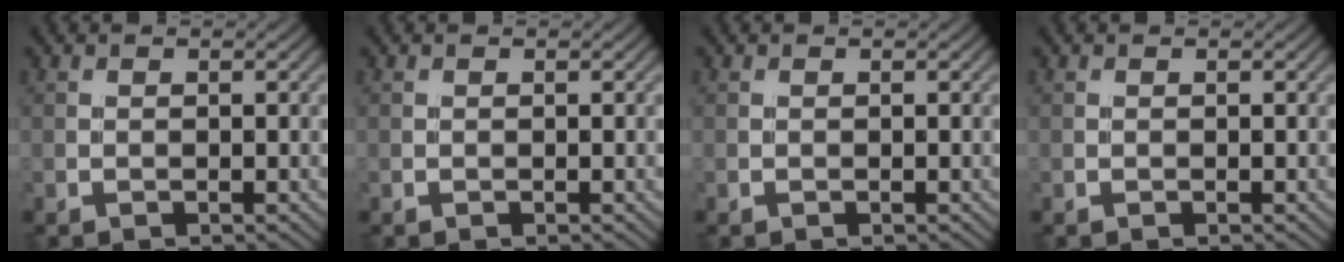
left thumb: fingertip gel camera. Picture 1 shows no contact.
{"total": 0.0}
{"total": 0.0}
{"total": 0.0}